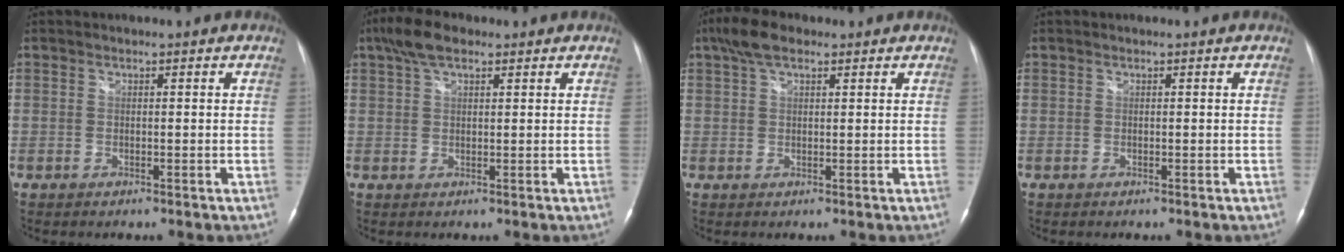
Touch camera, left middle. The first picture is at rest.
{"total": 5.3, "force": [3.4, 2.0, 3.5], "torque": [-0.075, 0.024, 0.062]}
{"total": 4.9, "force": [3.2, 2.0, 3.2], "torque": [-0.070, 0.024, 0.058]}
{"total": 0.0}